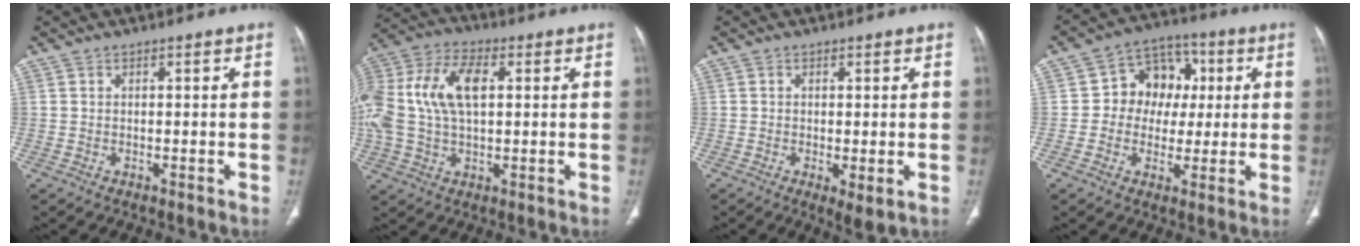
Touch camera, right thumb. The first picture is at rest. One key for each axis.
{"total": 18.1, "fx": 2.9, "fy": 10.3, "fz": 14.6, "tx": -0.325, "ty": 0.022, "tz": 0.049}
{"total": 3.4, "fx": -0.9, "fy": 0.9, "fz": 3.1, "tx": -0.057, "ty": -0.014, "tz": -0.012}
{"total": 10.9, "fx": 1.1, "fy": 9.1, "fz": 5.9, "tx": -0.038, "ty": 0.018, "tz": 0.009}